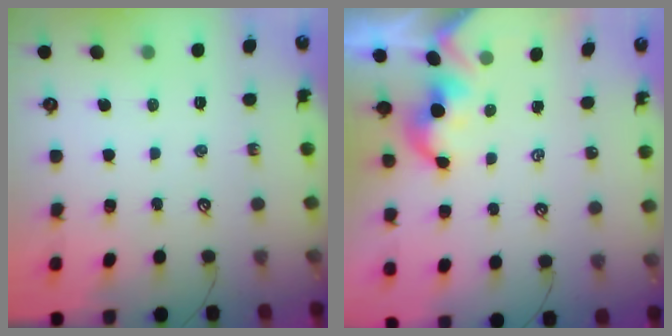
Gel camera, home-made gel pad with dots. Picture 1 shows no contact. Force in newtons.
{"total": 2.2, "press": 2.2, "slide": 0.4}